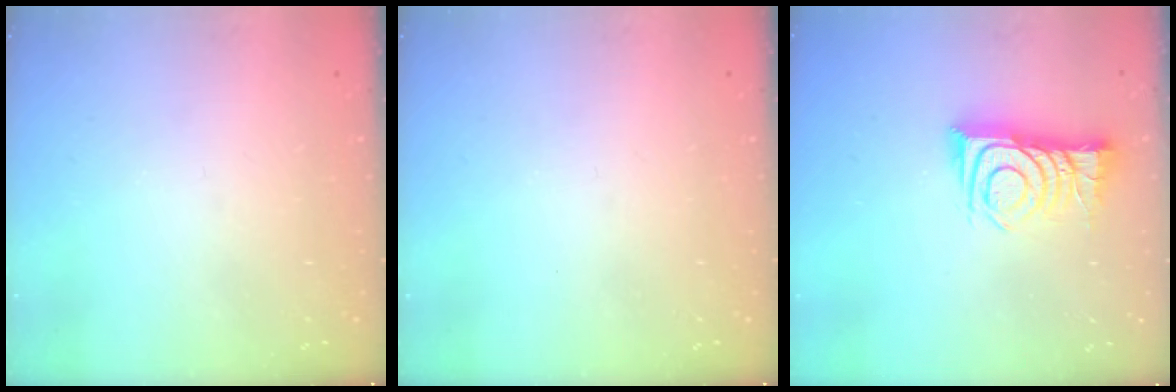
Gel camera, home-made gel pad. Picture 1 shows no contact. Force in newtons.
{"total": 0.0}
{"total": 11.5, "press": 11.5, "slide": 0.6}